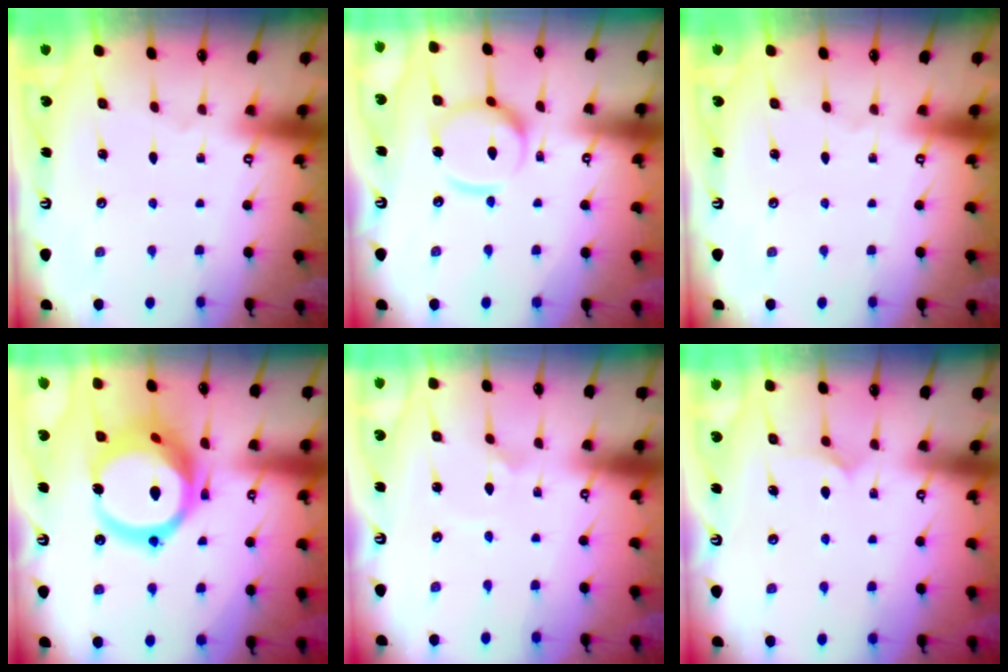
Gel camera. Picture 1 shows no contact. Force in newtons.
{"total": 13.7, "press": 13.6, "slide": 1.5}
{"total": 0.0}
{"total": 20.3, "press": 20.2, "slide": 2.5}
{"total": 2.2, "press": 2.2, "slide": 0.1}
{"total": 6.1, "press": 6.1, "slide": 0.2}